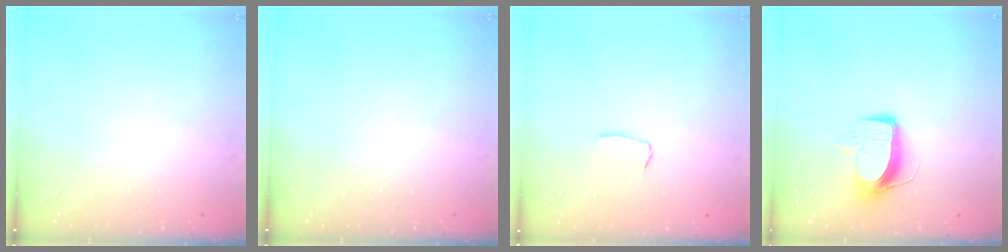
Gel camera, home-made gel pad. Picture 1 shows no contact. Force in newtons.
{"total": 0.0}
{"total": 3.0, "press": 3.0, "slide": 0.2}
{"total": 8.9, "press": 8.9, "slide": 0.7}